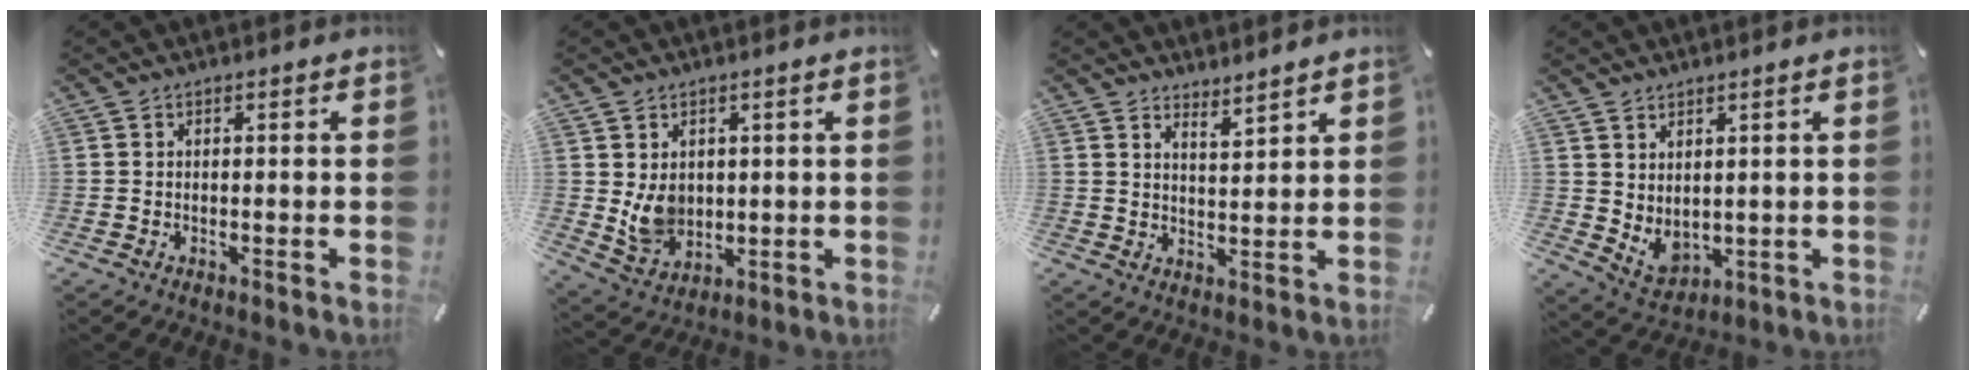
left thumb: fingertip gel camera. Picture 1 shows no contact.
{"total": 7.4, "force": [1.4, 6.4, 3.4], "torque": [-0.068, -0.015, 0.022]}
{"total": 3.8, "force": [3.8, 0.2, 0.2], "torque": [-0.004, -0.027, 0.070]}
{"total": 4.2, "force": [2.7, 2.9, 1.3], "torque": [-0.024, -0.026, 0.050]}